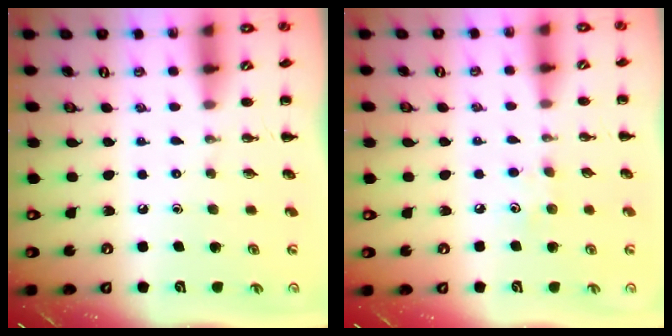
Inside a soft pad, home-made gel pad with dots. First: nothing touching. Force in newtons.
{"total": 6.3, "press": 6.1, "slide": 1.8}